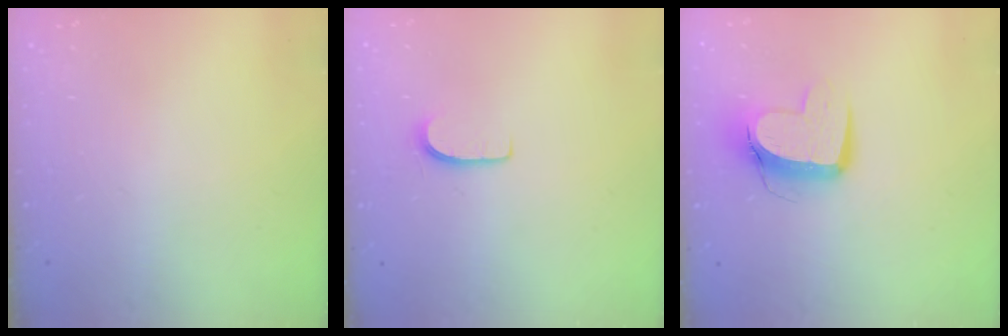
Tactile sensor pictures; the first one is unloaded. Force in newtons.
{"total": 5.4, "press": 5.3, "slide": 0.5}
{"total": 10.8, "press": 10.7, "slide": 1.1}